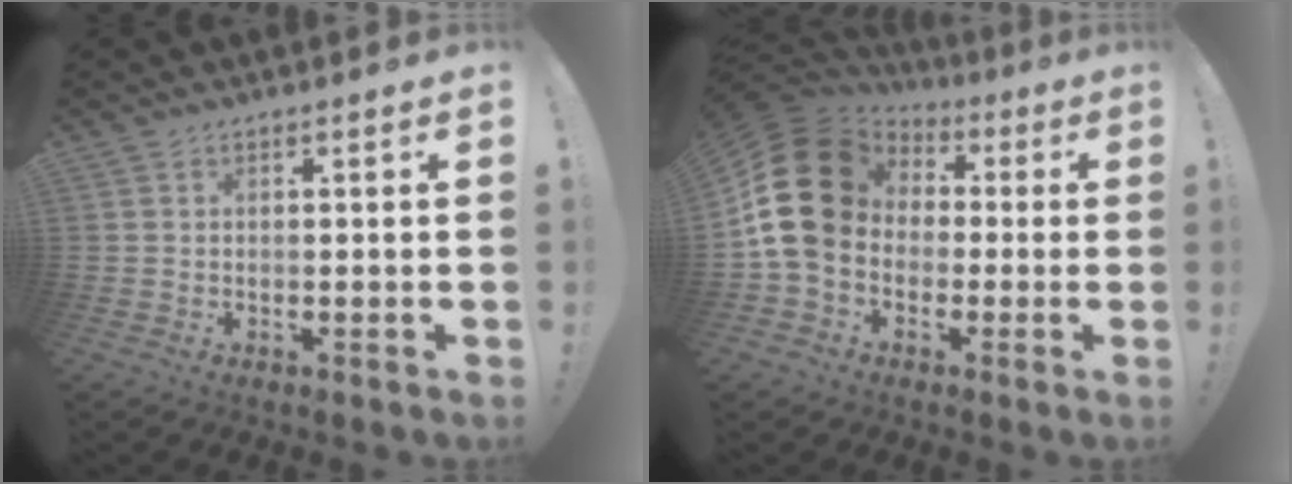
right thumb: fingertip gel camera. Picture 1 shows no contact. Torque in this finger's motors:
{"motor_torque": [2.35, 2.66, 1.88, -0.67, 0.40]}